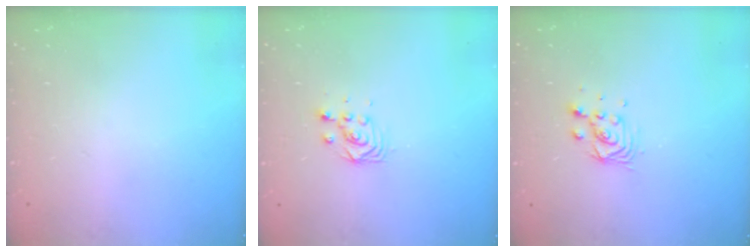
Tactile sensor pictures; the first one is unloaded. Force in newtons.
{"total": 4.6, "press": 4.5, "slide": 0.2}
{"total": 4.9, "press": 4.9, "slide": 0.4}